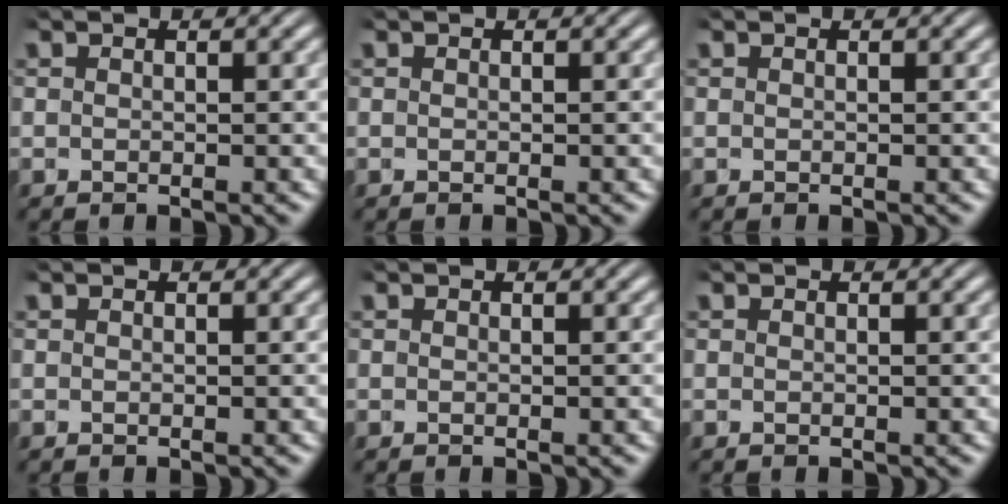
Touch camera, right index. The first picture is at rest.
{"total": 0.0}
{"total": 0.0}
{"total": 0.0}
{"total": 0.0}
{"total": 0.0}